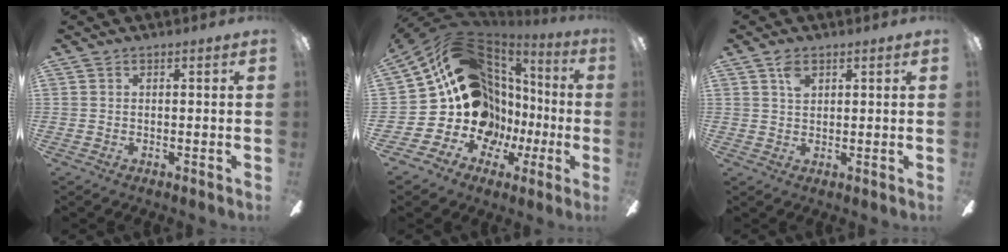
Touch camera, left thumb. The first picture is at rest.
{"total": 19.3, "force": [3.9, 16.4, 9.4], "torque": [-0.175, -0.057, 0.111]}
{"total": 3.2, "force": [1.8, 1.9, 1.8], "torque": [-0.025, -0.003, 0.029]}